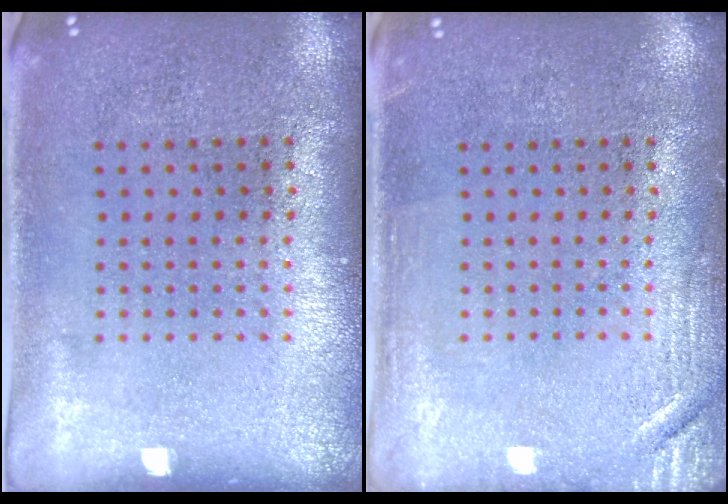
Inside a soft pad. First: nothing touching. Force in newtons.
{"total": 2.1, "press": 2.0, "slide": 0.4}